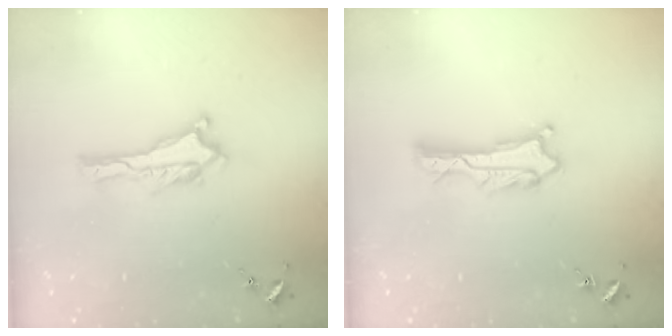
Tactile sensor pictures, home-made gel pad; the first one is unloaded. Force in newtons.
{"total": 1.2, "press": 1.2, "slide": 0.1}